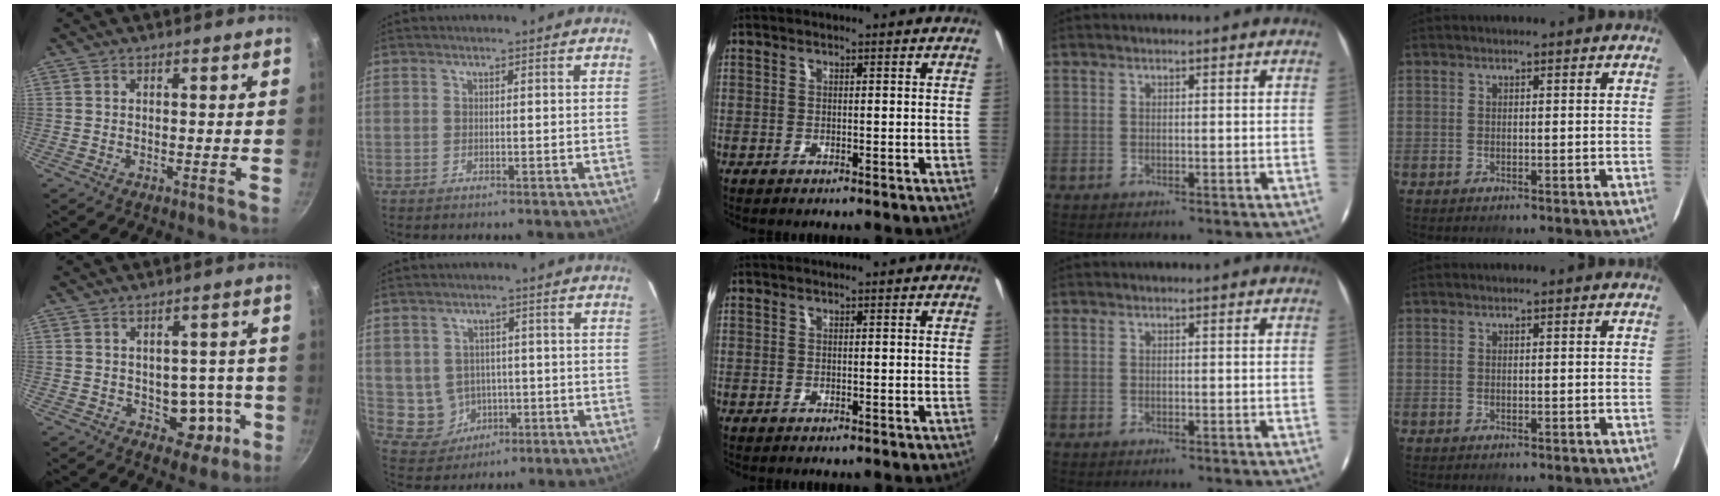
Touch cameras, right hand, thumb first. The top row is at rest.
{"thumb": {"total": 8.3, "force": [-2.2, 6.1, 5.1], "torque": [-0.016, 0.024, -0.019]}, "index": {"total": 6.5, "force": [-0.7, 6.4, 1.2], "torque": [-0.042, 0.015, 0.013]}}